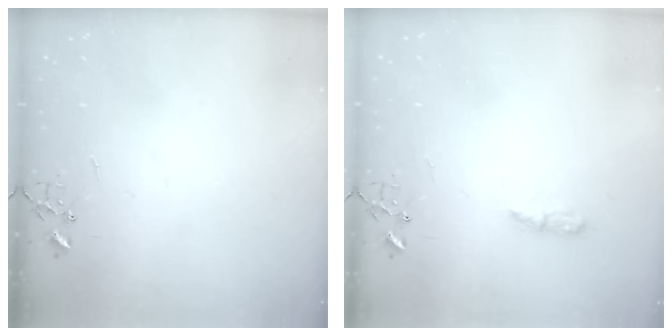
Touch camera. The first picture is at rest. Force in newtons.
{"total": 6.1, "press": 6.1, "slide": 0.5}